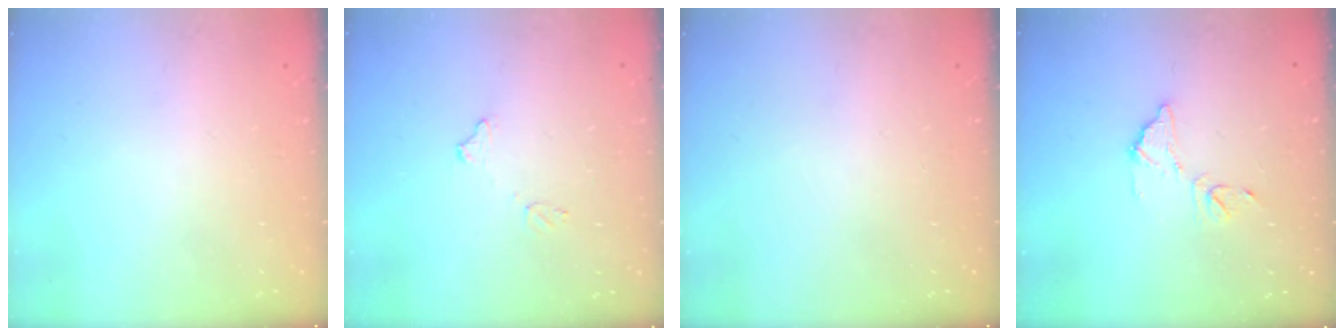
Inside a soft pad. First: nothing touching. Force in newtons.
{"total": 7.8, "press": 7.8, "slide": 0.4}
{"total": 0.0}
{"total": 8.8, "press": 8.7, "slide": 0.7}